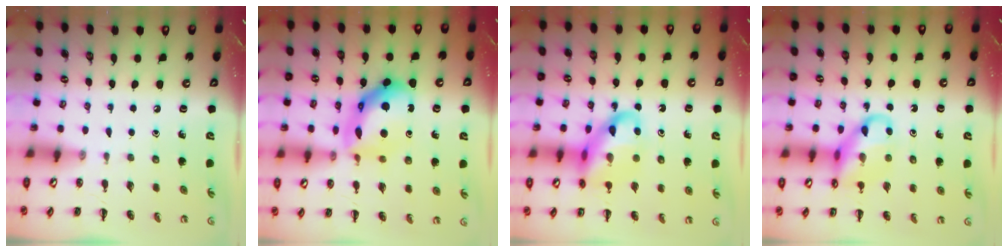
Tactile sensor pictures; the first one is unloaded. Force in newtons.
{"total": 15.3, "press": 15.3, "slide": 0.9}
{"total": 15.8, "press": 15.6, "slide": 3.0}
{"total": 13.8, "press": 13.7, "slide": 1.8}